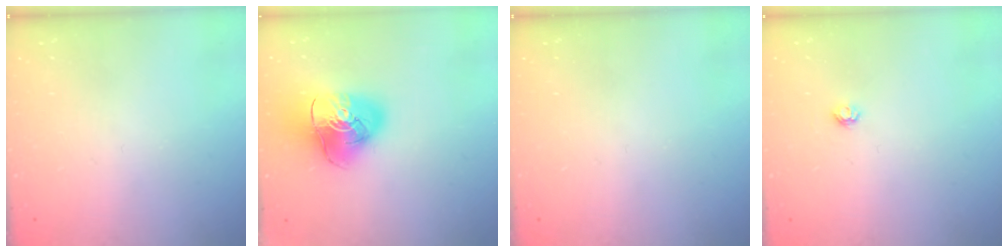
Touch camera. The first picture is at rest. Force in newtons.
{"total": 14.6, "press": 14.4, "slide": 2.1}
{"total": 0.0}
{"total": 3.8, "press": 3.8, "slide": 0.6}